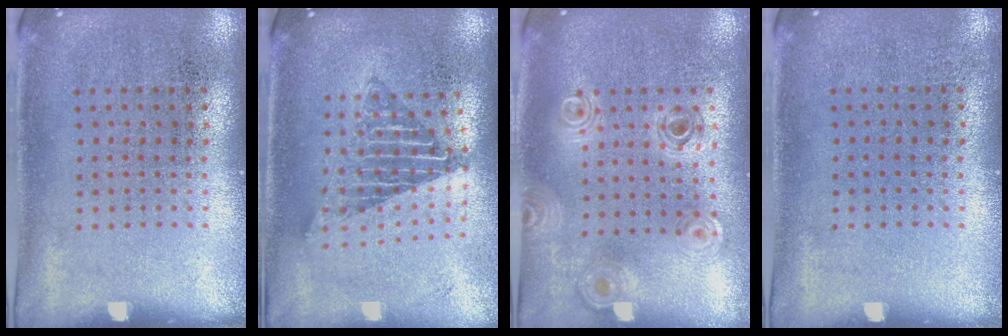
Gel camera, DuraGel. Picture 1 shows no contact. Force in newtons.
{"total": 1.7, "press": 1.4, "slide": 0.9}
{"total": 0.8, "press": 0.8, "slide": 0.1}
{"total": 0.0}